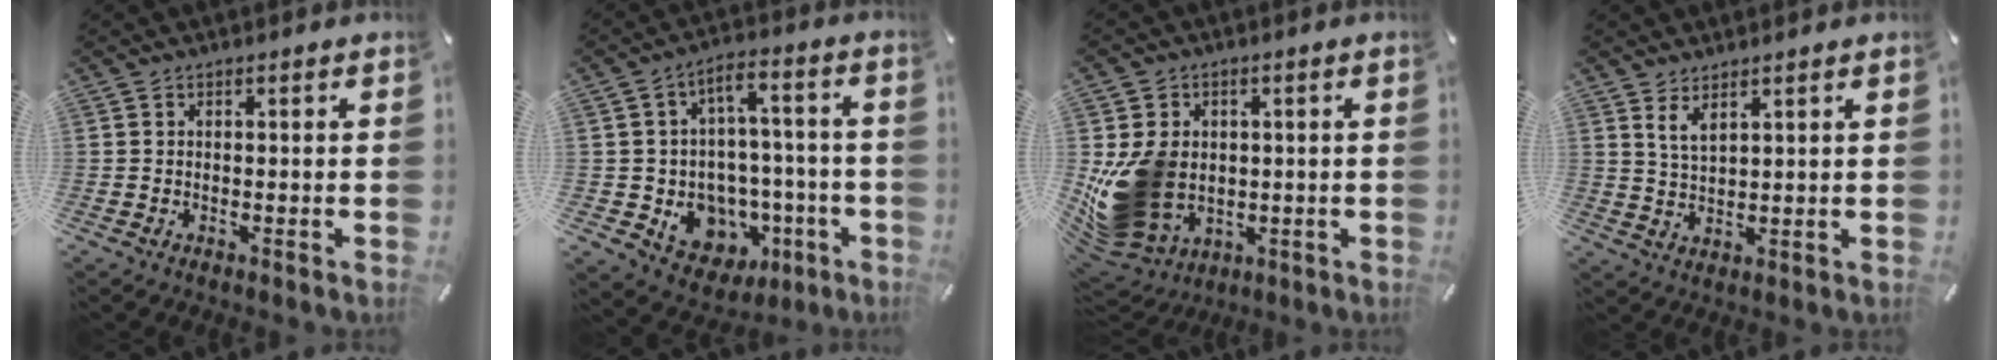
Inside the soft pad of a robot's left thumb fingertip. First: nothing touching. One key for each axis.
{"total": 10.5, "fx": -2.5, "fy": 9.5, "fz": 3.8, "tx": -0.033, "ty": 0.005, "tz": -0.028}
{"total": 14.5, "fx": -0.5, "fy": 12.3, "fz": 7.6, "tx": -0.167, "ty": -0.005, "tz": -0.004}
{"total": 4.0, "fx": 2.9, "fy": 1.3, "fz": 2.4, "tx": -0.053, "ty": -0.009, "tz": 0.054}